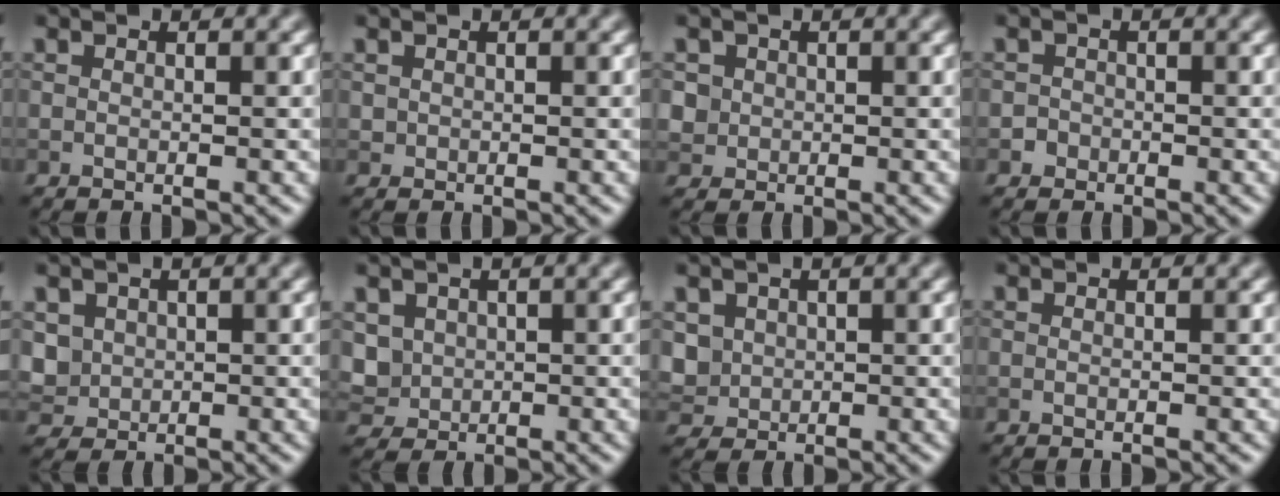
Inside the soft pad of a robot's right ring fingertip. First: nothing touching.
{"total": 0.6, "force": [0.2, 0.6, 0.1], "torque": [-0.002, -0.005, 0.010]}
{"total": 1.5, "force": [0.2, 1.5, 0.2], "torque": [-0.004, -0.008, 0.020]}
{"total": 1.1, "force": [-0.5, 0.9, -0.1], "torque": [0.014, -0.004, -0.009]}
{"total": 3.2, "force": [0.6, 2.8, 1.3], "torque": [-0.041, -0.003, 0.014]}
{"total": 3.6, "force": [0.5, 3.1, 1.7], "torque": [-0.053, -0.002, 0.014]}
{"total": 3.2, "force": [0.6, 2.9, 1.4], "torque": [-0.044, -0.002, 0.014]}
{"total": 0.0}